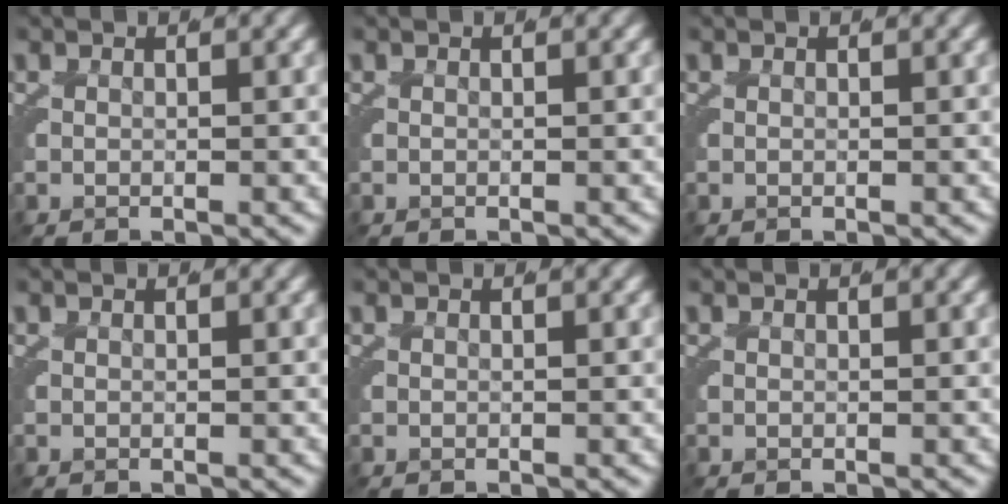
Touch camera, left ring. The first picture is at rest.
{"total": 0.0}
{"total": 0.0}
{"total": 0.0}
{"total": 0.0}
{"total": 0.0}